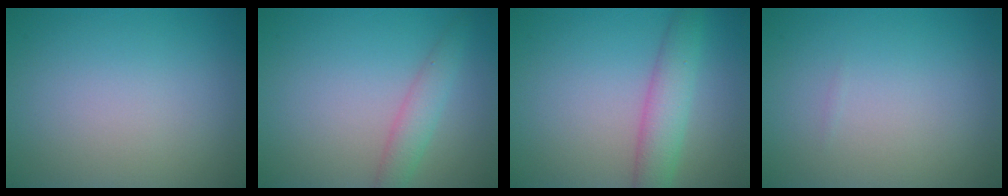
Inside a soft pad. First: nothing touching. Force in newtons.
{"total": 2.4, "press": 2.4, "slide": 0.1}
{"total": 3.9, "press": 3.9, "slide": 0.1}
{"total": 0.0}